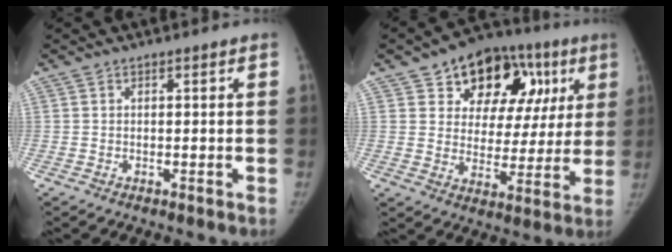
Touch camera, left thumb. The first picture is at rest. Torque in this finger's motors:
{"motor_torque": [0.73, 0.99, 0.13, 0.07, 0.04]}